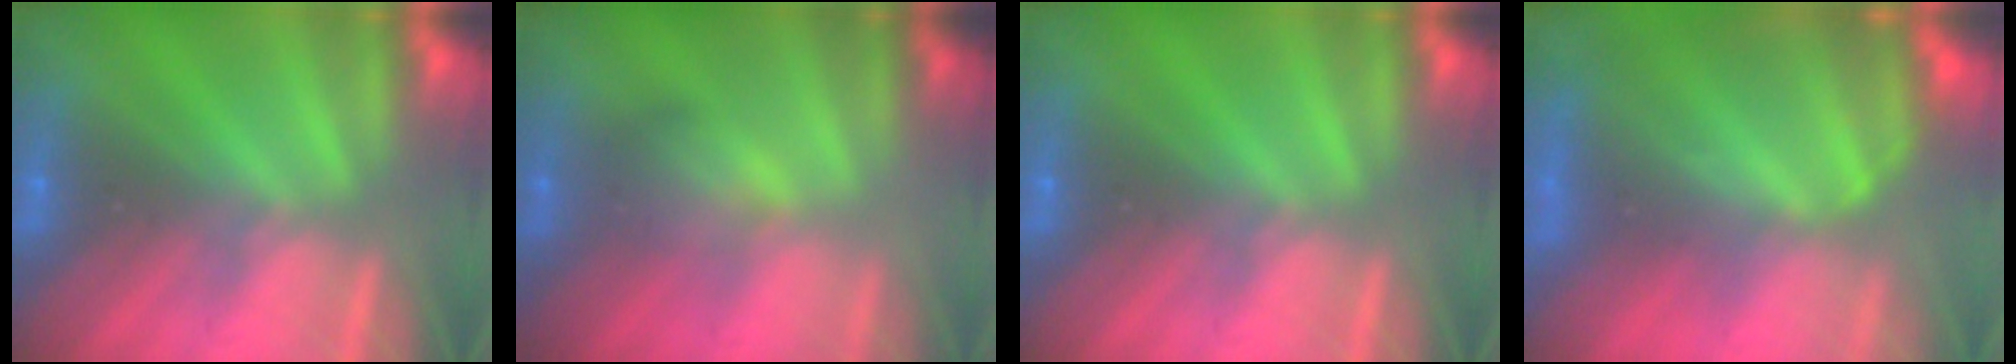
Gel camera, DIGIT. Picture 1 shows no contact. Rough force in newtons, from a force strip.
{"total": 2.1}
{"total": 0.0}
{"total": 7.5}